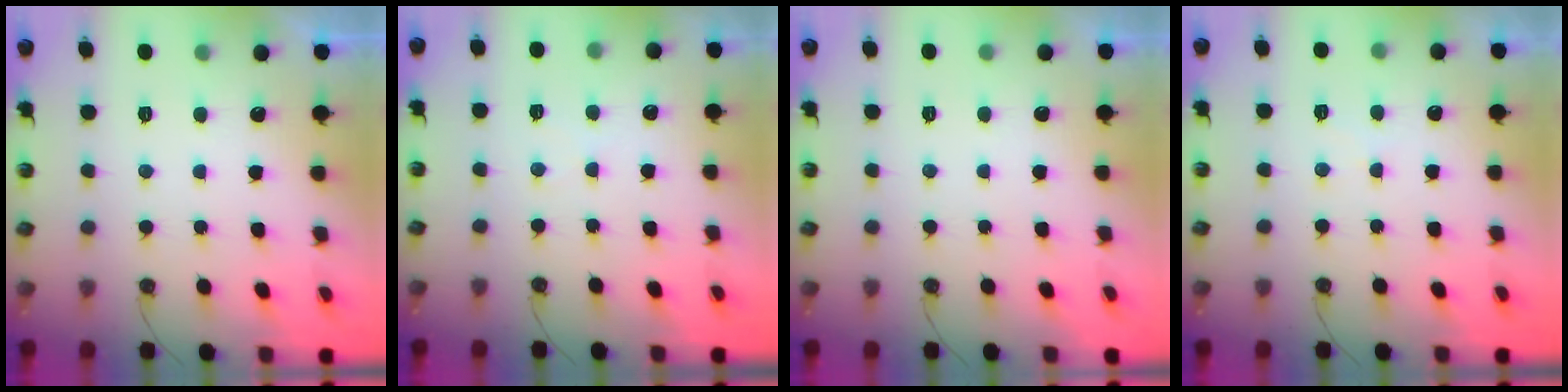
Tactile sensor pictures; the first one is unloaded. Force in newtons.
{"total": 3.3, "press": 3.3, "slide": 0.5}
{"total": 0.0}
{"total": 4.8, "press": 4.8, "slide": 0.7}